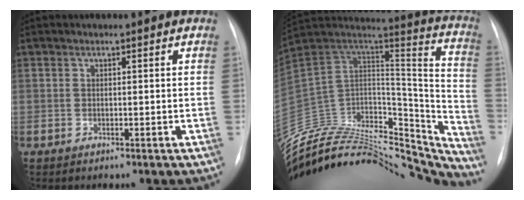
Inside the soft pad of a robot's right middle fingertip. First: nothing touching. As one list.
[{"total": 39.4, "force": [-35.7, 11.2, 12.2], "torque": [-0.209, -0.011, -0.510]}]